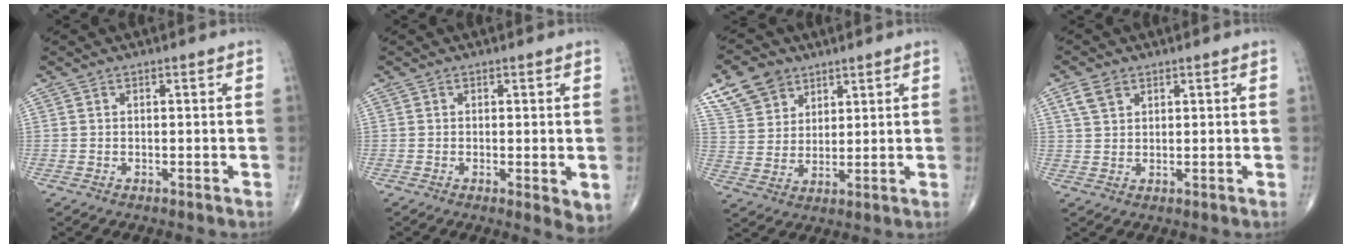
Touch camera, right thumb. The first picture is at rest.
{"total": 3.8, "force": [-0.4, 1.2, 3.6], "torque": [-0.053, -0.013, -0.008]}
{"total": 9.3, "force": [5.8, 6.5, 3.3], "torque": [-0.044, -0.018, 0.116]}
{"total": 3.9, "force": [2.1, 2.6, 2.1], "torque": [-0.038, 0.001, 0.045]}